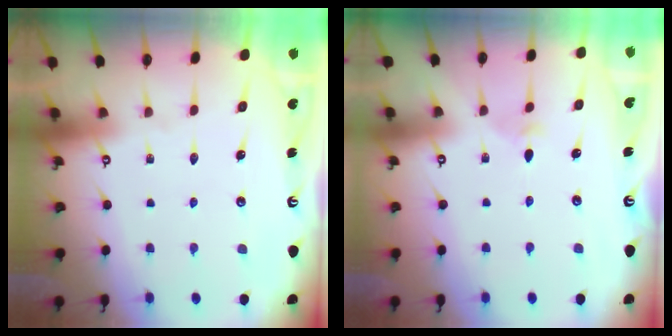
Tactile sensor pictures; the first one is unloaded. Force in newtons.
{"total": 2.0, "press": 2.0, "slide": 0.5}